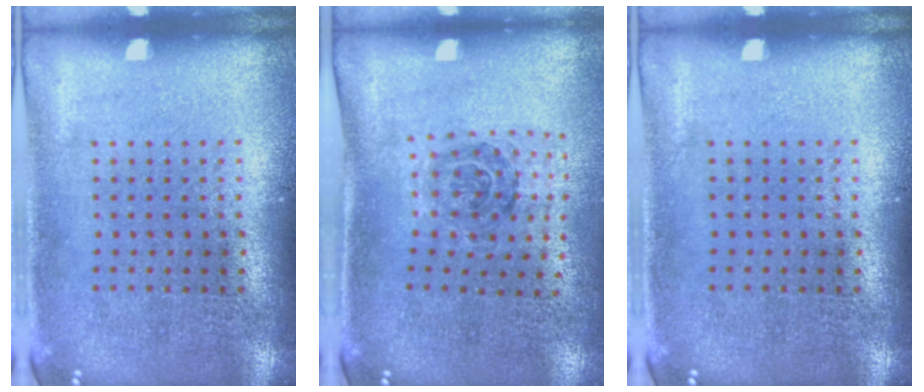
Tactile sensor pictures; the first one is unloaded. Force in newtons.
{"total": 1.1, "press": 1.1, "slide": 0.4}
{"total": 0.0}